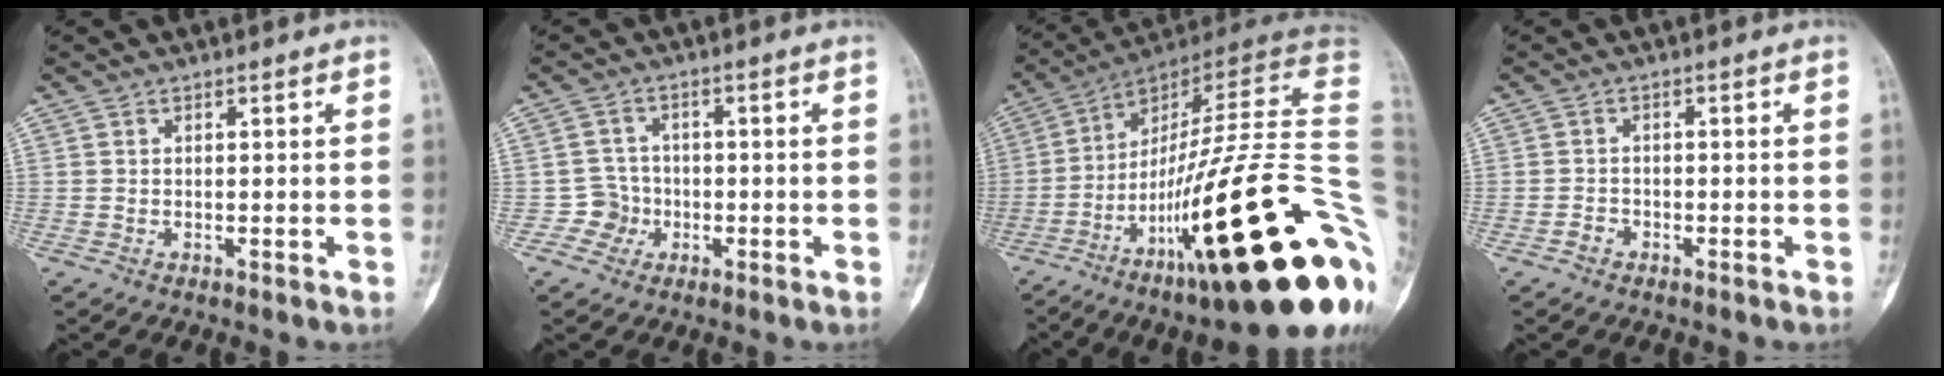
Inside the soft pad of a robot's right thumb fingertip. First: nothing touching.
{"total": 3.8, "force": [-1.4, 3.5, -0.1], "torque": [0.028, 0.015, -0.031]}
{"total": 35.1, "force": [-10.5, 6.5, 32.8], "torque": [-0.409, 0.048, -0.168]}
{"total": 1.6, "force": [-1.0, 1.1, 0.4], "torque": [-0.010, 0.008, -0.020]}